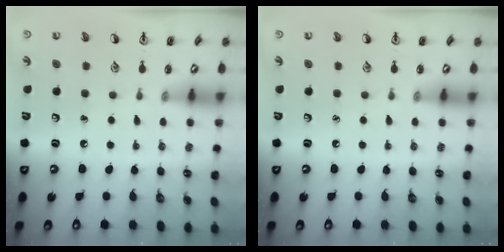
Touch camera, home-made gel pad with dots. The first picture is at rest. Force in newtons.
{"total": 0.0}